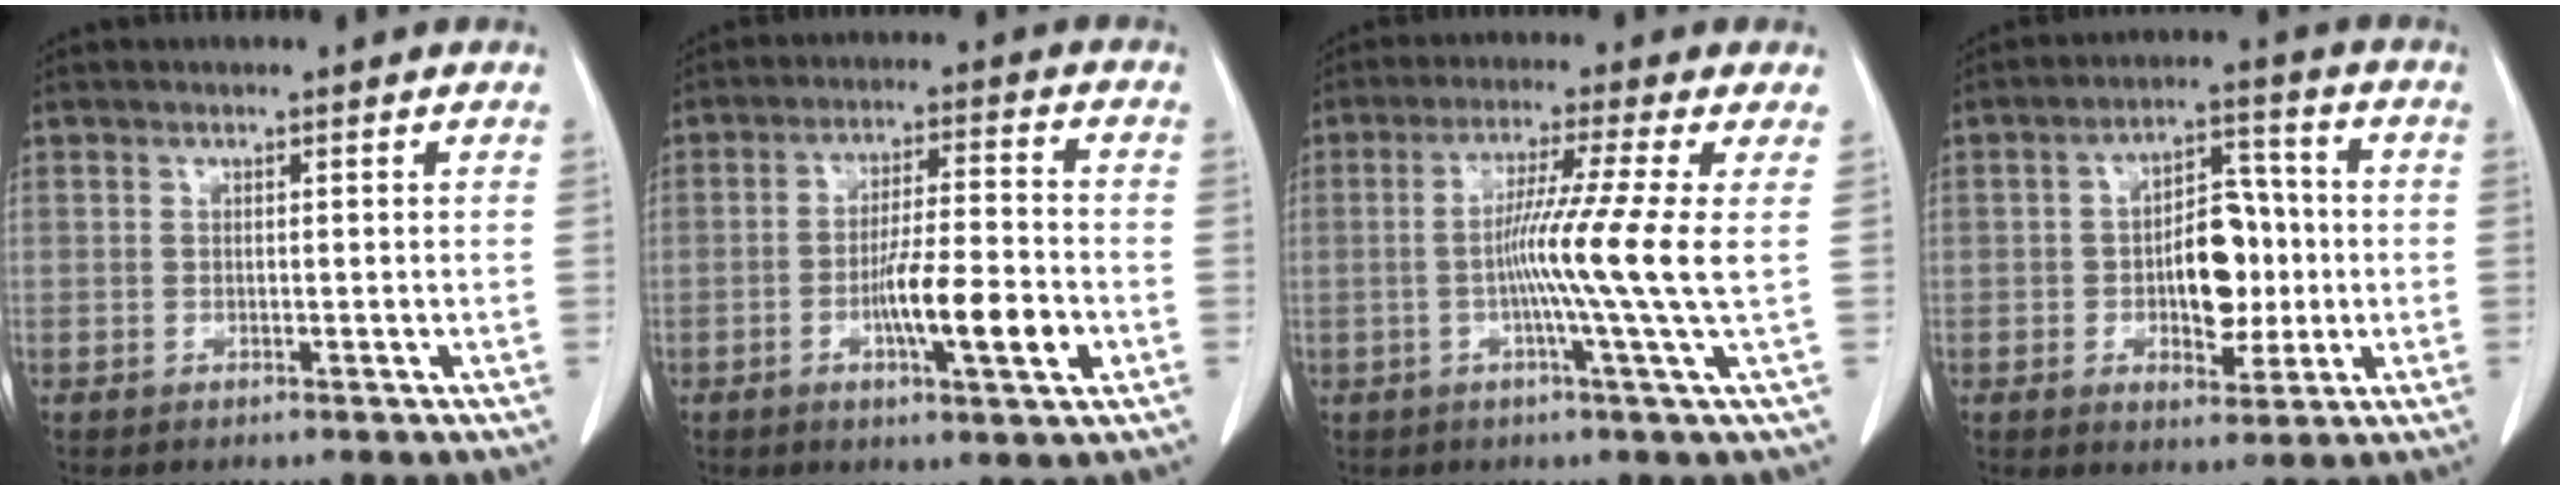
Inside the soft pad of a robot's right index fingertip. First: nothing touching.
{"total": 10.1, "force": [-3.2, 0.8, 9.6], "torque": [-0.161, -0.004, -0.055]}
{"total": 9.5, "force": [-0.5, -2.9, 9.0], "torque": [-0.161, -0.006, -0.009]}
{"total": 9.4, "force": [-1.0, 4.9, 8.0], "torque": [-0.125, 0.021, -0.011]}